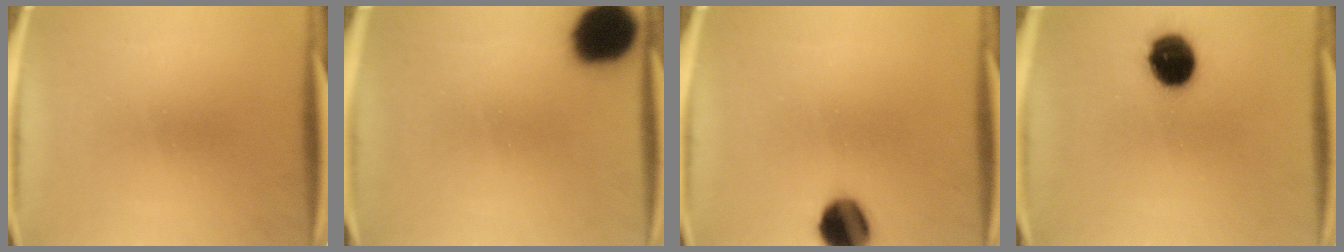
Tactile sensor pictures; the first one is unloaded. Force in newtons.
{"total": 15.6}
{"total": 9.8}
{"total": 11.8}